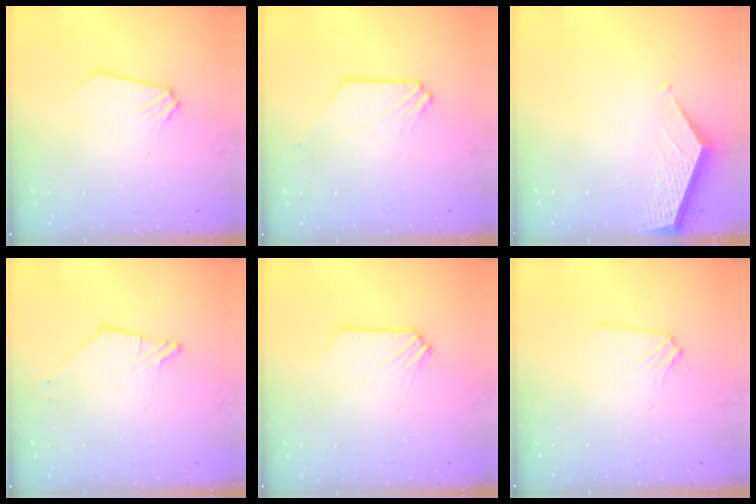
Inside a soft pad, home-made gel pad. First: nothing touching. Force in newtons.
{"total": 1.0, "press": 1.0, "slide": 0.1}
{"total": 3.6, "press": 3.5, "slide": 0.3}
{"total": 1.0, "press": 1.0, "slide": 0.1}
{"total": 0.0}
{"total": 2.2, "press": 2.2, "slide": 0.3}